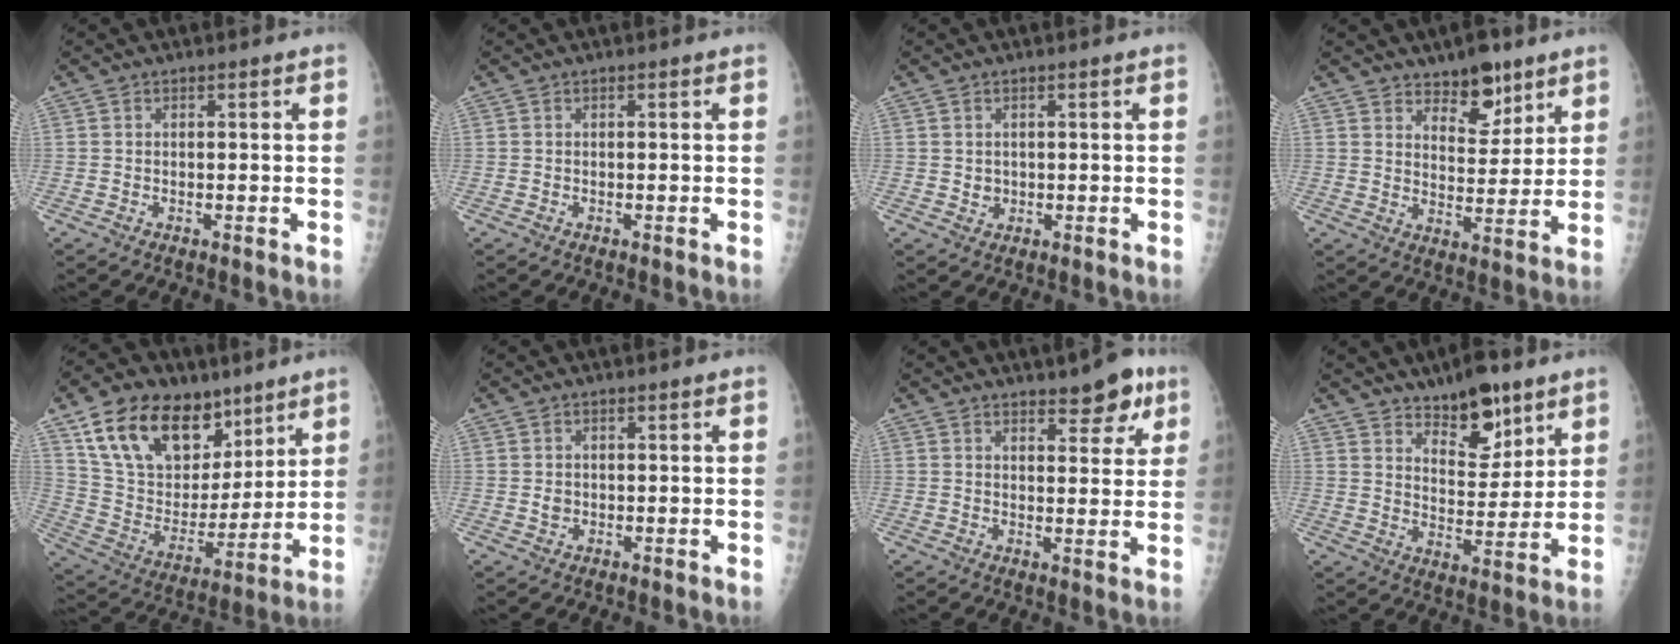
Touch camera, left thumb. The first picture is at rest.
{"total": 0.0}
{"total": 1.5, "force": [0.3, 1.4, 0.5], "torque": [-0.003, -0.003, 0.010]}
{"total": 8.6, "force": [6.2, 4.3, 4.1], "torque": [-0.026, -0.044, 0.099]}
{"total": 22.5, "force": [13.6, 13.6, 11.6], "torque": [-0.165, -0.039, 0.248]}
{"total": 1.3, "force": [0.1, 1.2, 0.6], "torque": [-0.007, -0.001, 0.006]}
{"total": 6.7, "force": [4.4, 2.7, 4.3], "torque": [-0.030, -0.024, 0.057]}
{"total": 11.3, "force": [7.9, 5.1, 6.3], "torque": [-0.064, -0.059, 0.132]}